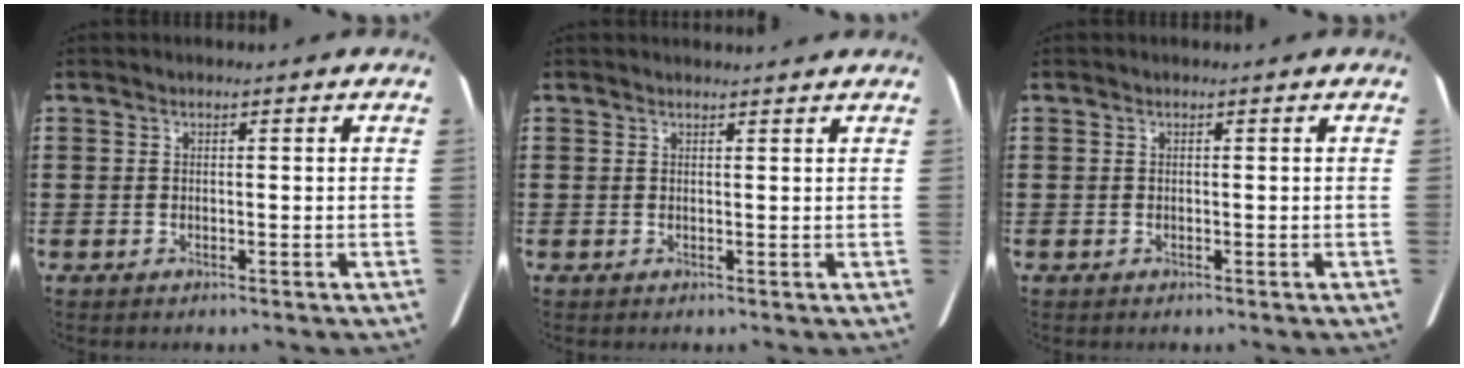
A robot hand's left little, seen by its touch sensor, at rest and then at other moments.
{"total": 0.9, "force": [0.9, 0.0, 0.3], "torque": [0.002, -0.002, 0.014]}
{"total": 0.0}